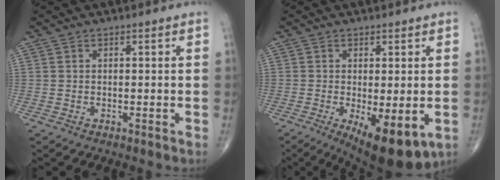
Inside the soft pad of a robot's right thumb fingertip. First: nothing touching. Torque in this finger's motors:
{"motor_torque": [-0.04, 0.71, 0.15, -0.24, 0.09]}